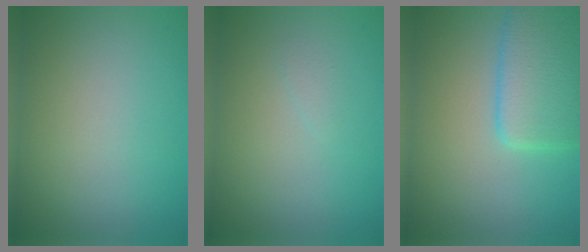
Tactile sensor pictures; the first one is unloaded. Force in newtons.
{"total": 0.5, "press": 0.5, "slide": 0.0}
{"total": 4.8, "press": 4.8, "slide": 0.2}